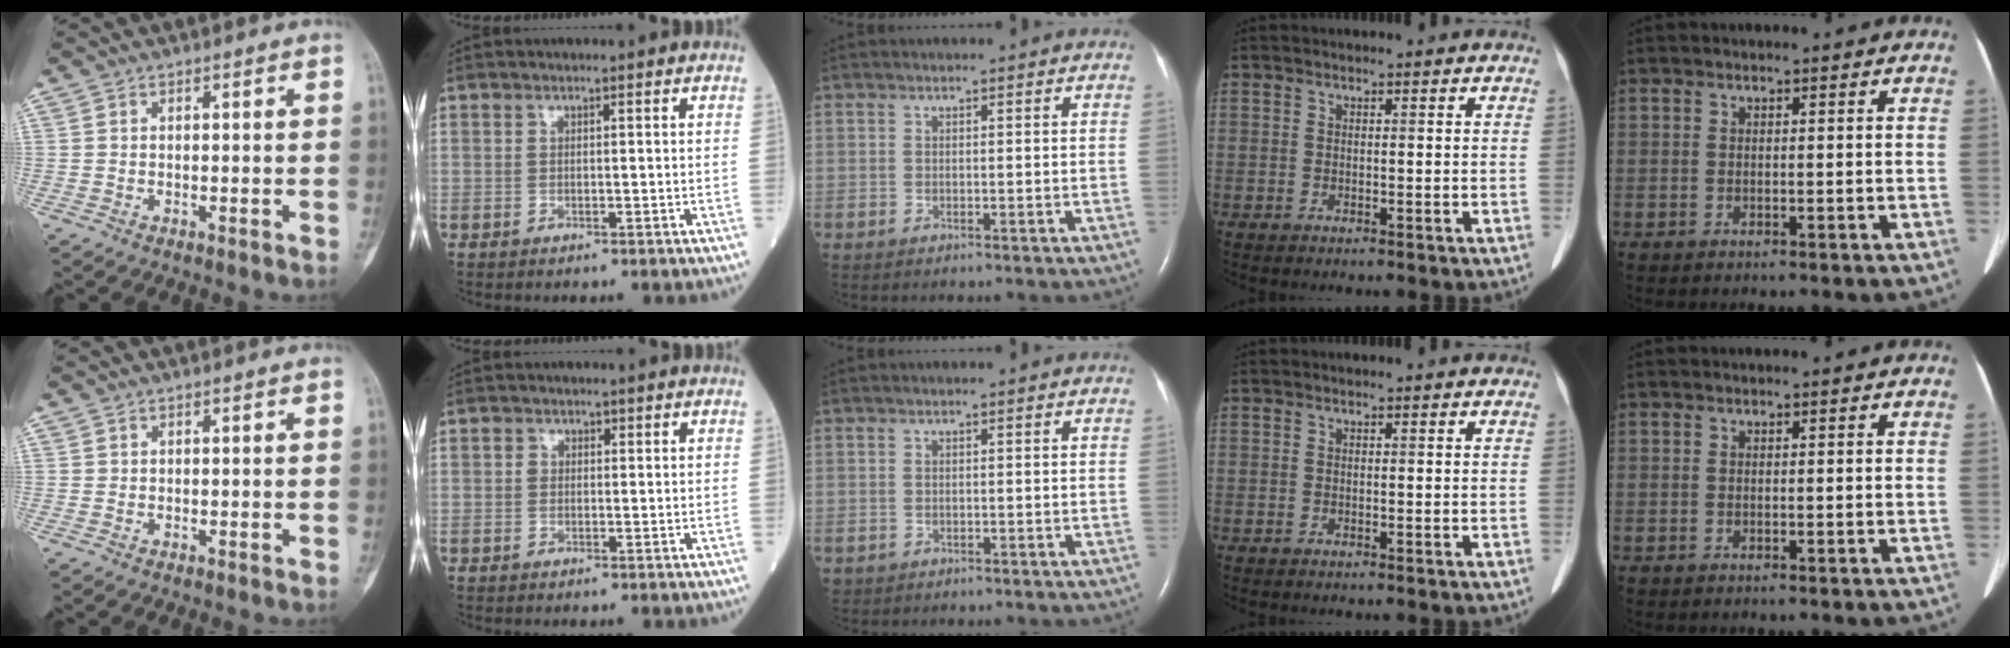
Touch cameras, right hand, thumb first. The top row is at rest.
{"index": {"total": 1.1, "force": [0.3, 1.0, 0.3], "torque": [-0.001, 0.002, 0.006]}, "middle": {"total": 0.5, "force": [-0.2, 0.5, 0.0], "torque": [-0.004, 0.003, -0.001]}}